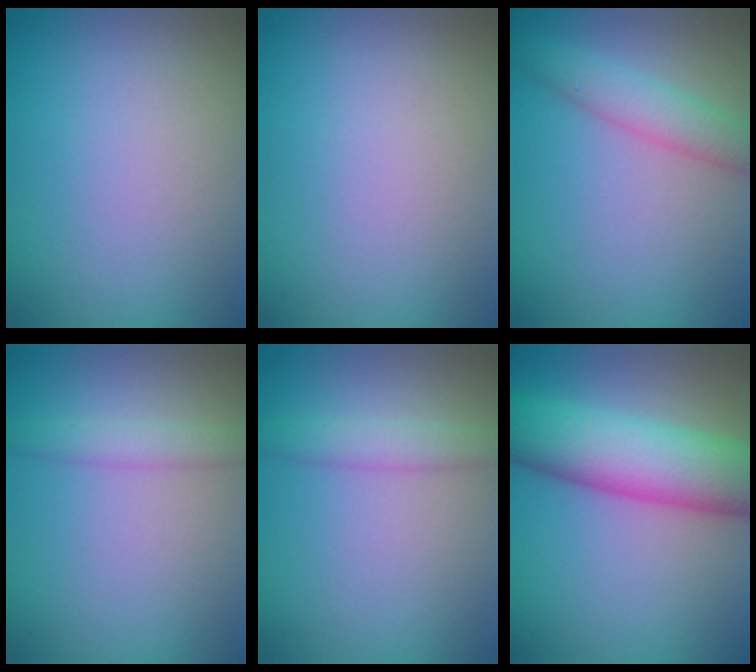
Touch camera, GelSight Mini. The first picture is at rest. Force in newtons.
{"total": 0.0}
{"total": 3.4, "press": 3.4, "slide": 0.0}
{"total": 1.9, "press": 1.9, "slide": 0.1}
{"total": 2.2, "press": 2.2, "slide": 0.1}
{"total": 9.4, "press": 9.4, "slide": 0.3}